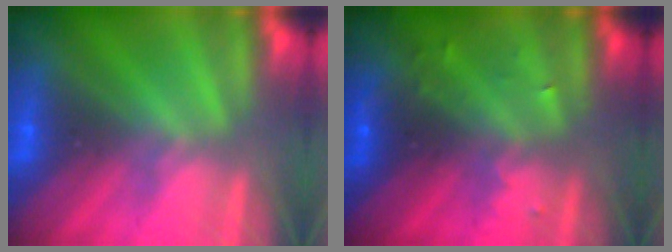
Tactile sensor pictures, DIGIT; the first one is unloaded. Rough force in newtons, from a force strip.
{"total": 2.9}